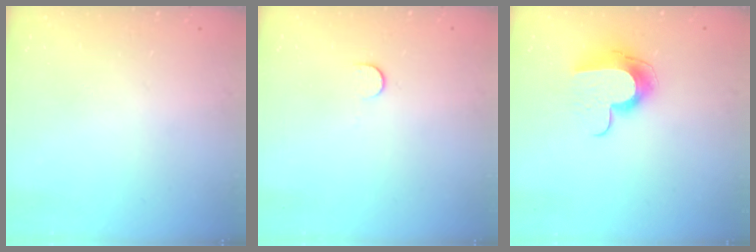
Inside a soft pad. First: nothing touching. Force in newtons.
{"total": 6.1, "press": 6.1, "slide": 0.6}
{"total": 11.2, "press": 11.1, "slide": 0.7}